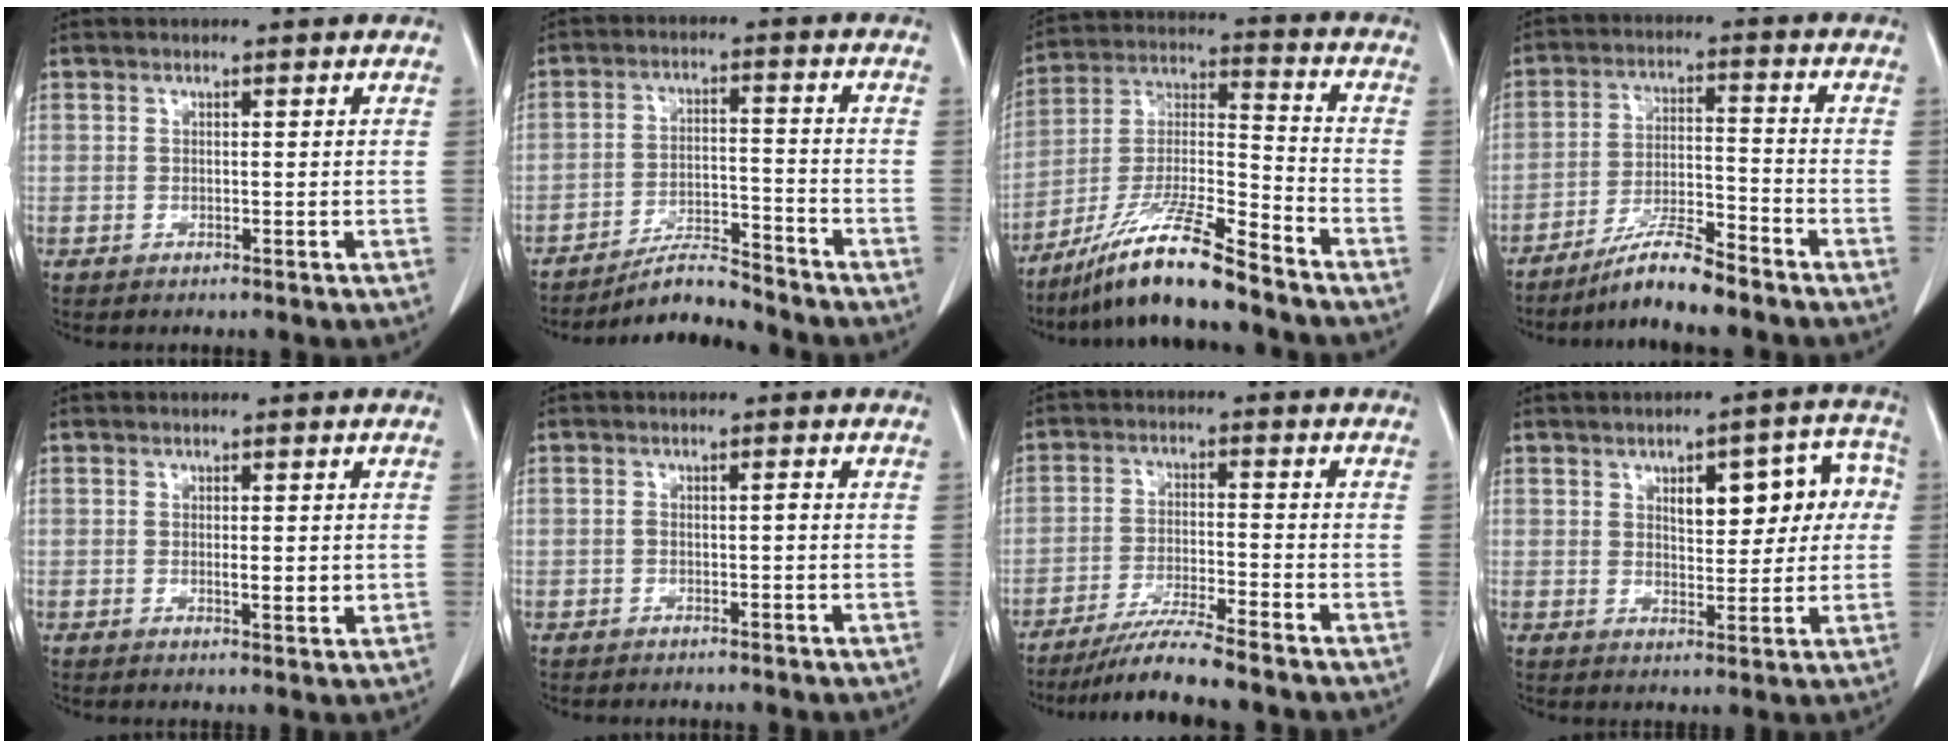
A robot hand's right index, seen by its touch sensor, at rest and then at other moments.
{"total": 7.1, "force": [-7.0, 0.2, 1.4], "torque": [-0.024, 0.001, -0.120]}
{"total": 14.8, "force": [-11.5, 0.5, 9.2], "torque": [-0.181, -0.014, -0.209]}
{"total": 8.1, "force": [-6.9, 0.2, 4.3], "torque": [-0.082, -0.011, -0.125]}
{"total": 2.3, "force": [0.0, 0.7, 2.2], "torque": [-0.033, -0.002, 0.004]}
{"total": 0.8, "force": [-0.3, 0.2, 0.7], "torque": [-0.009, 0.004, -0.005]}
{"total": 7.1, "force": [-6.2, -1.0, 3.3], "torque": [-0.058, -0.025, -0.109]}
{"total": 9.7, "force": [2.2, 4.1, 8.5], "torque": [-0.097, 0.033, 0.031]}